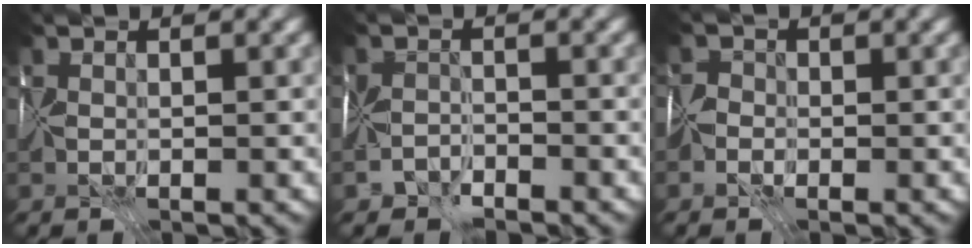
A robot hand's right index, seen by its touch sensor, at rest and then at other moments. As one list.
[{"total": 2.1, "force": [-2.0, 0.8, 0.1], "torque": [0.001, 0.005, -0.049]}, {"total": 1.3, "force": [-0.8, 1.0, 0.2], "torque": [-0.003, 0.008, -0.028]}]